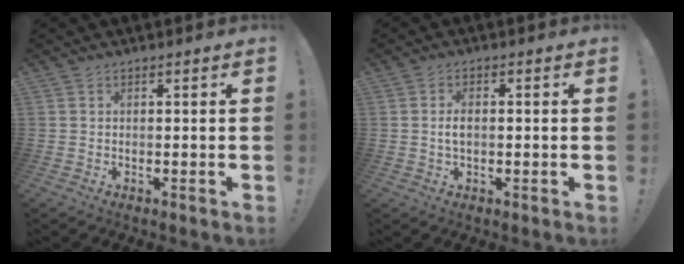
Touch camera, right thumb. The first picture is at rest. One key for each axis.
{"total": 2.8, "fx": 0.0, "fy": 1.3, "fz": 2.5, "tx": -0.039, "ty": 0.004, "tz": -0.002}